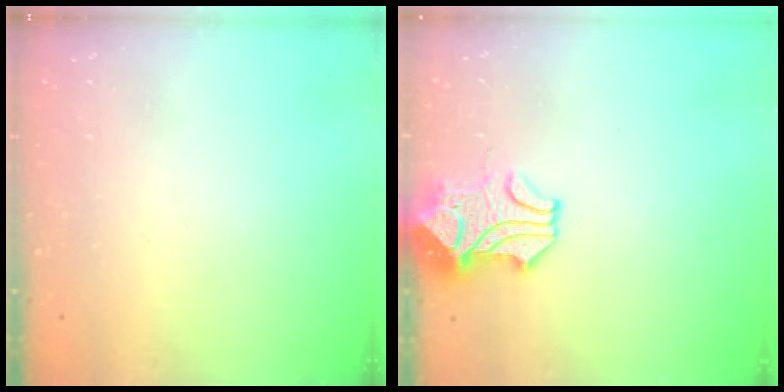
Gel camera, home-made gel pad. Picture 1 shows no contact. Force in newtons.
{"total": 2.8, "press": 2.5, "slide": 1.1}